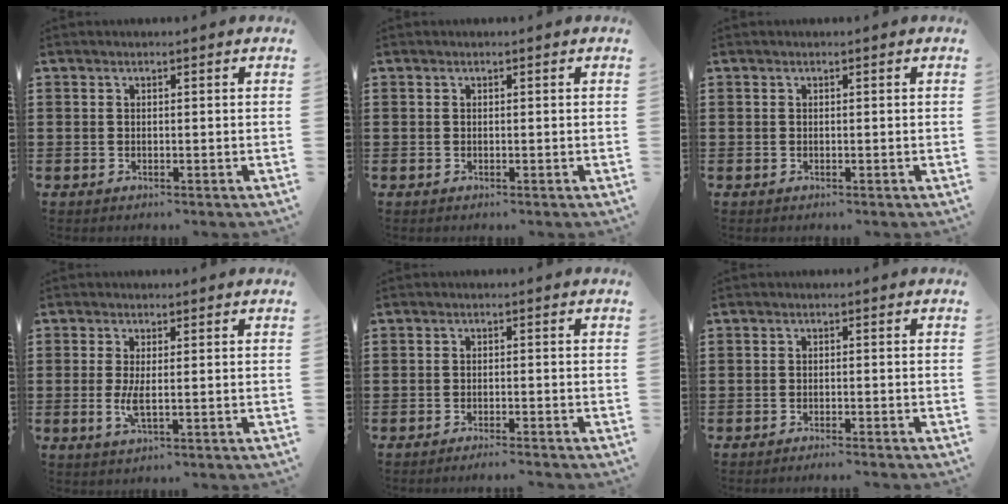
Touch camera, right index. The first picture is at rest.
{"total": 0.0}
{"total": 0.0}
{"total": 3.3, "force": [-0.2, 0.8, 3.2], "torque": [-0.073, -0.007, -0.008]}
{"total": 1.8, "force": [-1.7, -0.4, 0.3], "torque": [-0.006, 0.000, -0.034]}
{"total": 1.4, "force": [-1.3, -0.4, 0.2], "torque": [-0.004, 0.000, -0.026]}